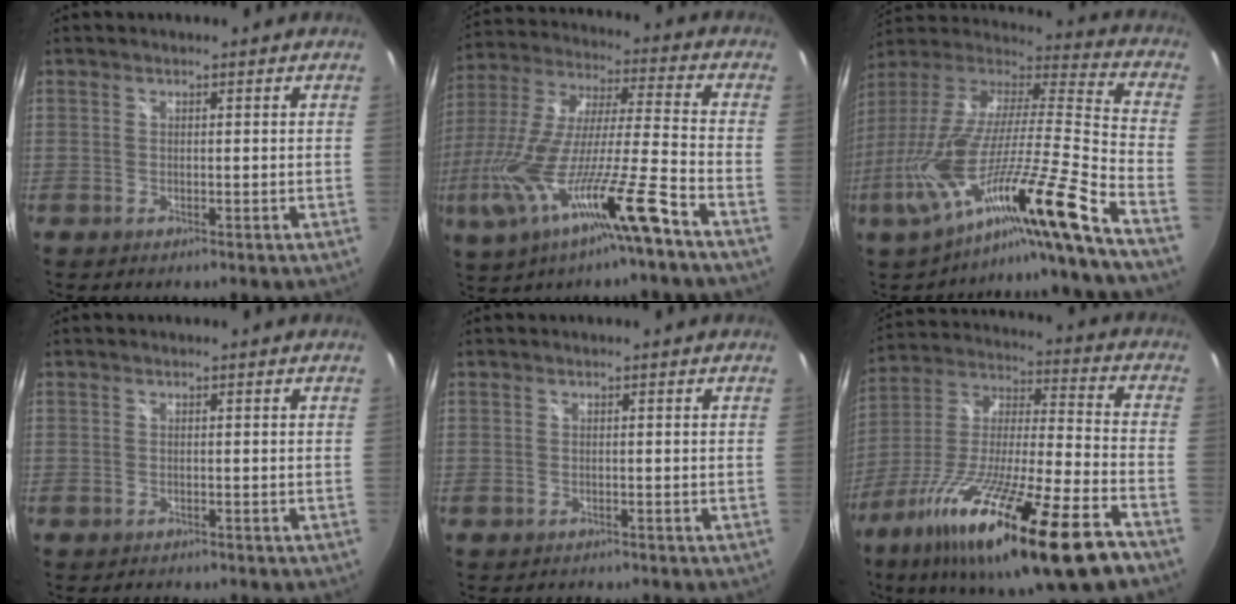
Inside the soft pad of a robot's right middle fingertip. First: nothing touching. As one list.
[{"total": 21.6, "force": [-11.6, 0.6, 18.3], "torque": [-0.345, -0.055, -0.209]}, {"total": 23.3, "force": [-14.1, -1.6, 18.4], "torque": [-0.292, -0.065, -0.255]}, {"total": 0.8, "force": [-0.8, 0.4, 0.0], "torque": [-0.004, -0.001, -0.013]}, {"total": 1.0, "force": [-0.8, 0.5, 0.0], "torque": [-0.004, 0.000, -0.012]}, {"total": 27.7, "force": [-16.6, 3.0, 22.0], "torque": [-0.386, -0.067, -0.288]}]